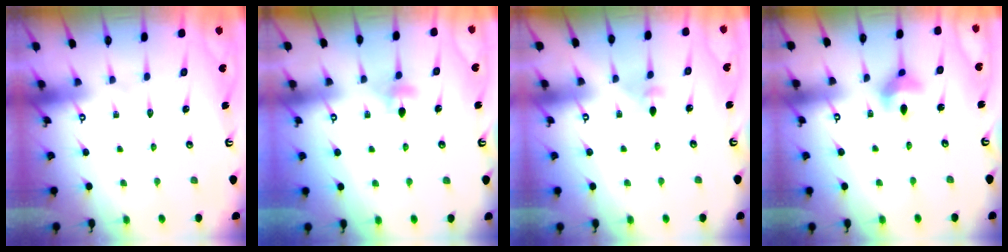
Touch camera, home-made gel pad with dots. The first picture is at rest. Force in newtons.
{"total": 3.9, "press": 3.8, "slide": 0.8}
{"total": 3.6, "press": 3.6, "slide": 0.7}
{"total": 7.1, "press": 6.8, "slide": 2.0}